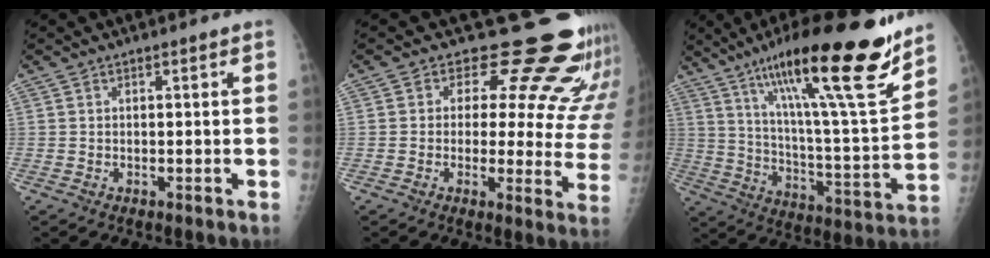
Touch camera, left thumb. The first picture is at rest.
{"total": 18.1, "force": [15.4, 6.3, 7.0], "torque": [-0.028, -0.119, 0.154]}
{"total": 26.5, "force": [17.2, 4.2, 19.8], "torque": [-0.297, -0.066, 0.281]}